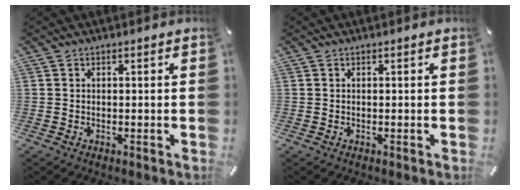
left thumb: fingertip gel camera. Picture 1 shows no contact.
{"total": 0.0}